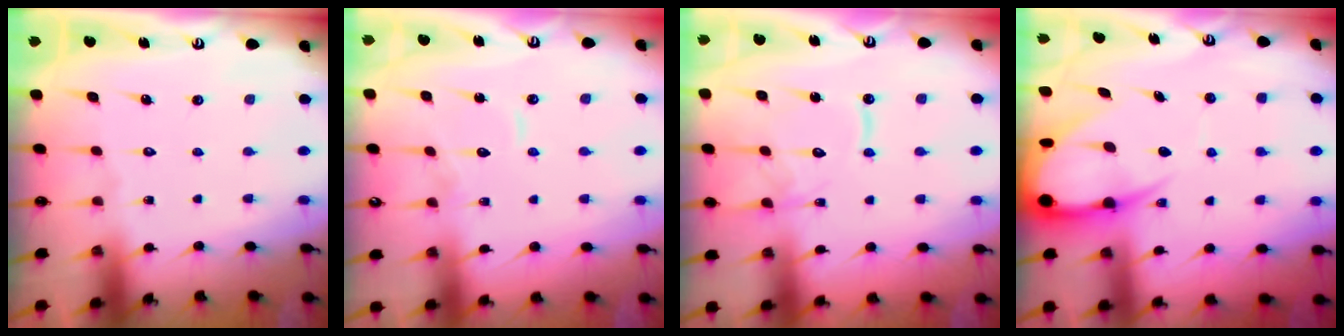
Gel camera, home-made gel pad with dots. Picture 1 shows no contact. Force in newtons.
{"total": 8.9, "press": 8.9, "slide": 0.5}
{"total": 12.4, "press": 12.4, "slide": 1.3}
{"total": 11.1, "press": 11.0, "slide": 1.2}